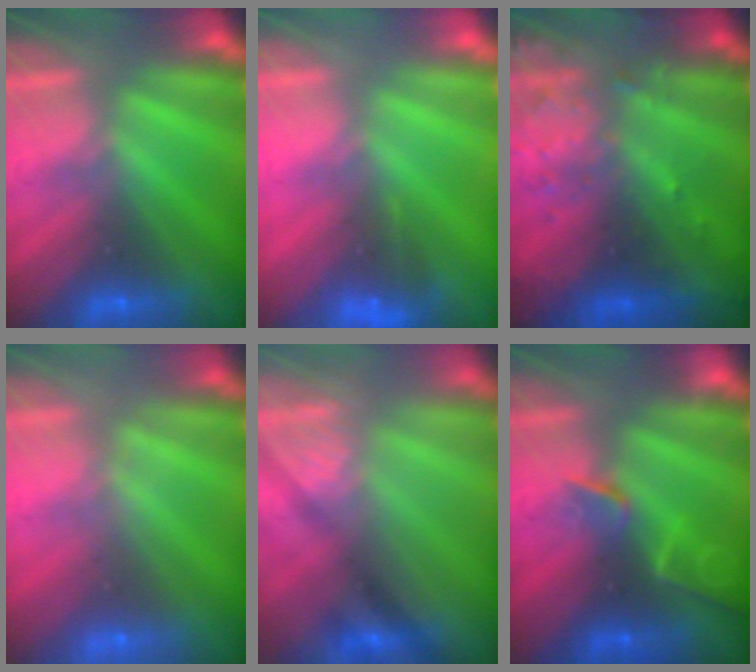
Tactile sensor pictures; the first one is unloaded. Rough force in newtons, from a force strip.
{"total": 4.5}
{"total": 7.9}
{"total": 1.9}
{"total": 2.7}
{"total": 2.1}